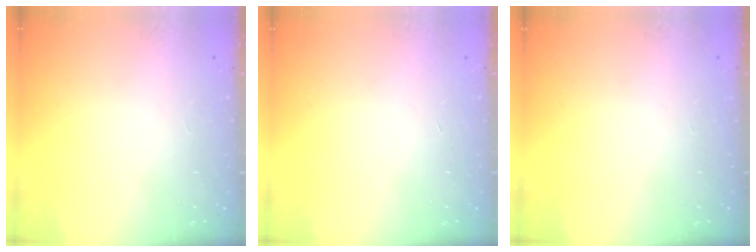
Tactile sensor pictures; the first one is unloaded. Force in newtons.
{"total": 0.0}
{"total": 0.0}